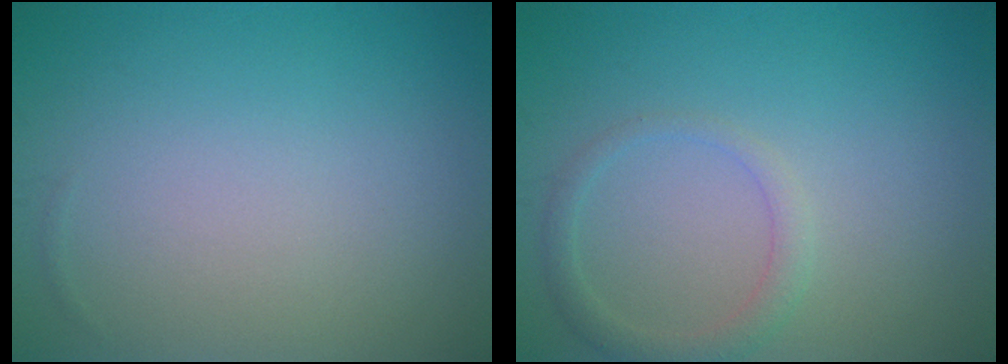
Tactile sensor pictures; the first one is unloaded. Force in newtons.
{"total": 1.9, "press": 1.9, "slide": 0.1}